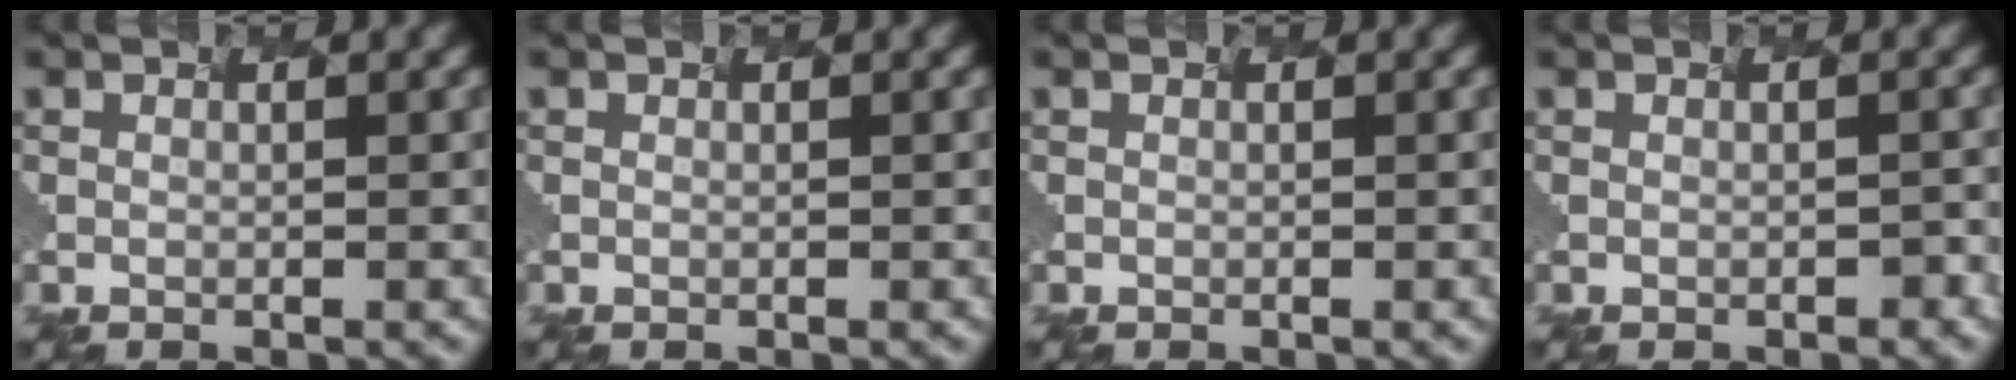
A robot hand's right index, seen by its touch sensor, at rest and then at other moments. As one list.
[{"total": 0.0}, {"total": 0.0}, {"total": 0.5, "force": [-0.3, 0.1, 0.4], "torque": [-0.004, -0.002, 0.007]}]